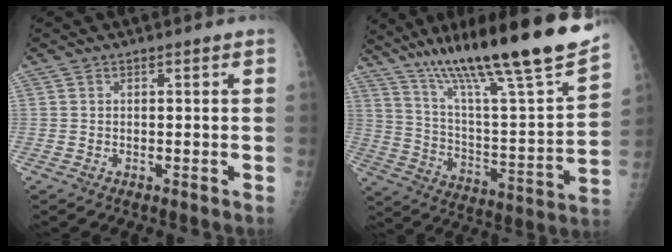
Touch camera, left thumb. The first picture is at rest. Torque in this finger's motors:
{"motor_torque": [1.32, -0.77, 1.41, -1.36, 0.13]}